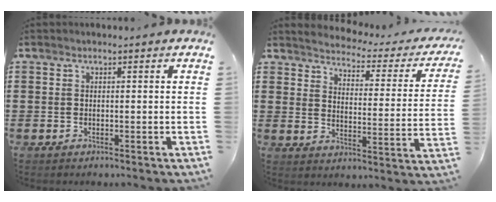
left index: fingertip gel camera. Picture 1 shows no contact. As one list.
[{"total": 2.4, "force": [2.3, 0.0, 0.5], "torque": [-0.030, -0.030, 0.031]}]